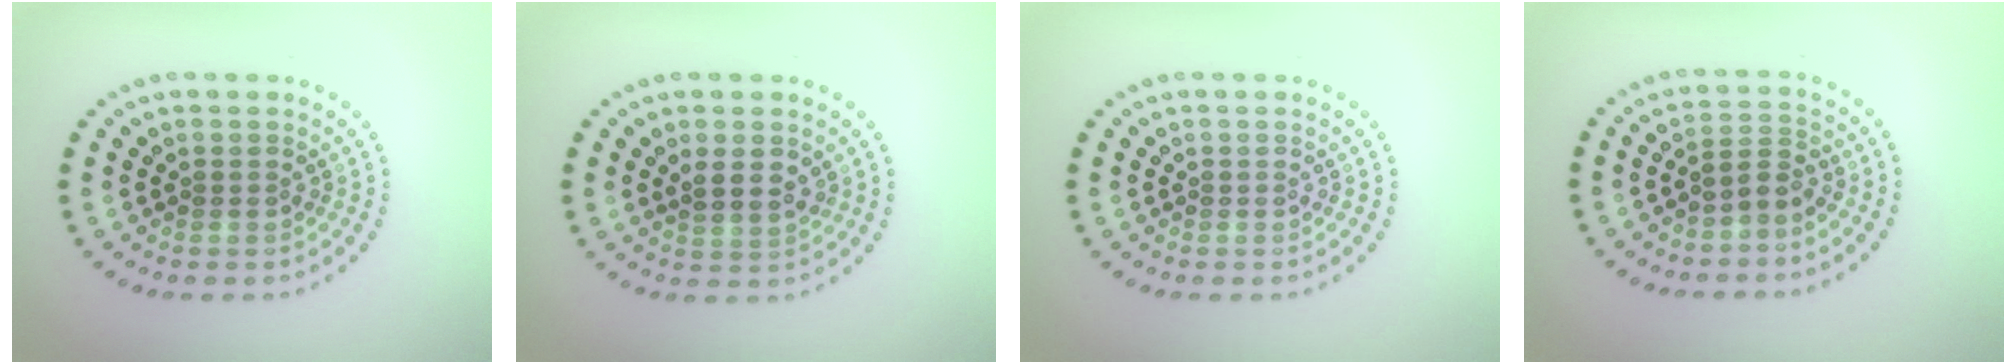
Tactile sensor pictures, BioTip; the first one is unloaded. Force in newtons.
{"total": 2.1, "press": 2.0, "slide": 0.9}
{"total": 0.0}
{"total": 2.1, "press": 1.5, "slide": 1.4}